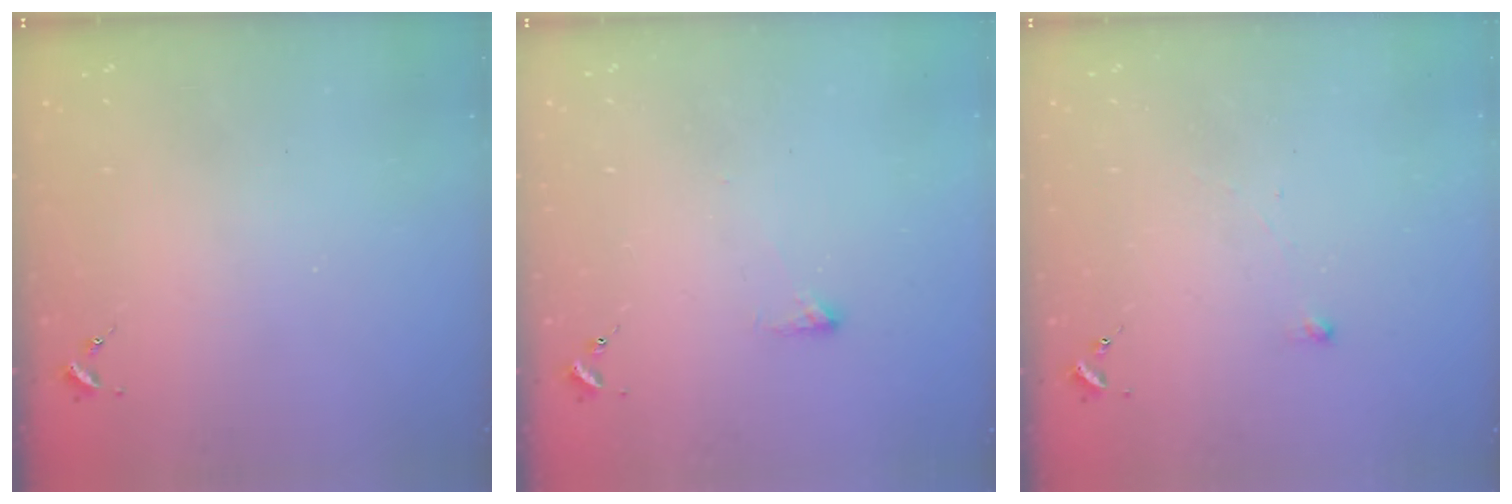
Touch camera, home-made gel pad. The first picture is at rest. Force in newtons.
{"total": 2.7, "press": 2.6, "slide": 0.5}
{"total": 2.5, "press": 2.5, "slide": 0.5}